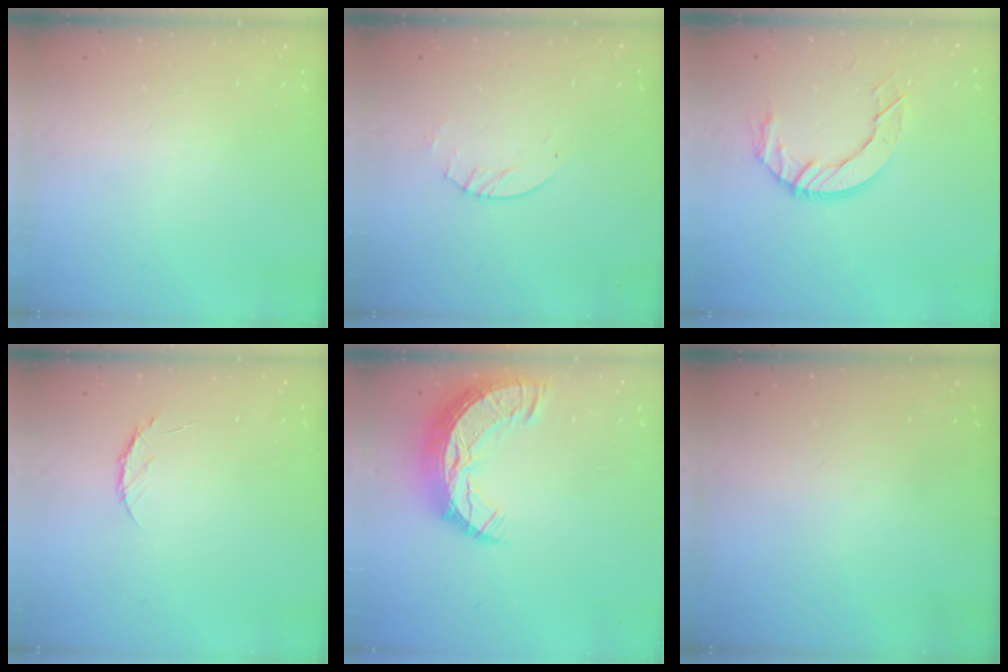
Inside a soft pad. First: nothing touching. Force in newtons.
{"total": 2.6, "press": 2.5, "slide": 0.4}
{"total": 9.1, "press": 9.1, "slide": 0.5}
{"total": 4.7, "press": 4.6, "slide": 0.4}
{"total": 14.4, "press": 14.3, "slide": 1.2}
{"total": 0.0}